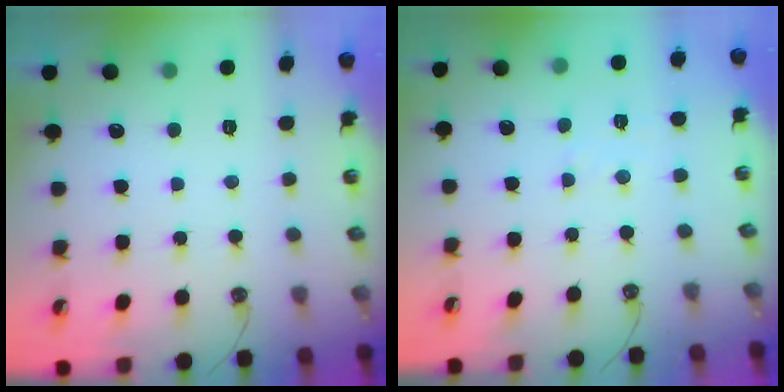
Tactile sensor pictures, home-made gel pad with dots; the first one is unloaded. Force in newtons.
{"total": 2.5, "press": 2.5, "slide": 0.4}